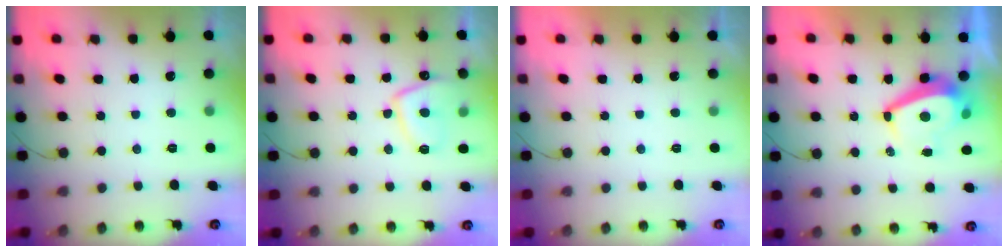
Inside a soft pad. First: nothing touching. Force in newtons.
{"total": 9.2, "press": 9.1, "slide": 1.2}
{"total": 2.1, "press": 2.0, "slide": 0.4}
{"total": 6.8, "press": 6.8, "slide": 0.8}